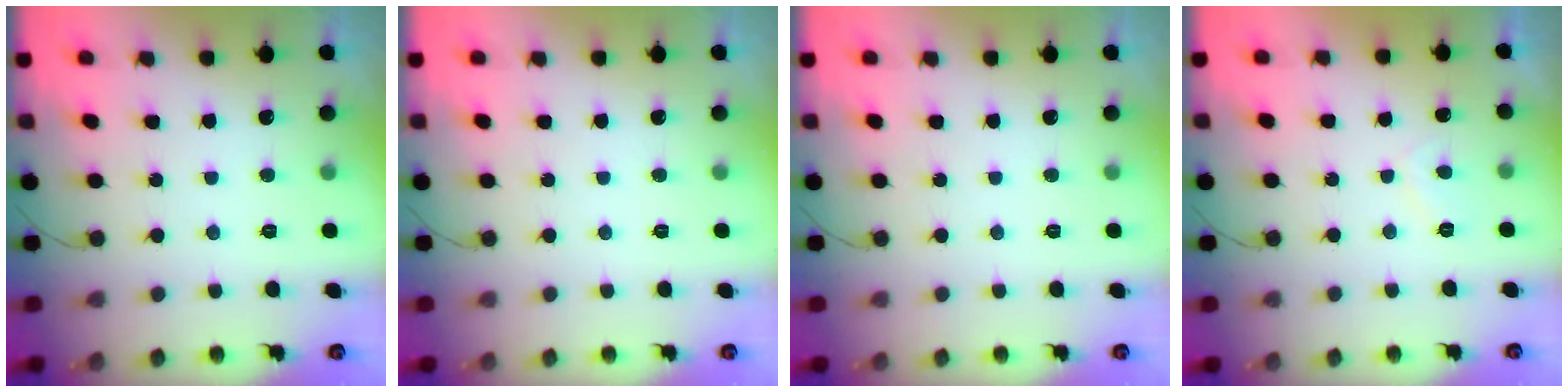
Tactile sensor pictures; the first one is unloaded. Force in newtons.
{"total": 0.0}
{"total": 0.0}
{"total": 1.3, "press": 1.2, "slide": 0.6}